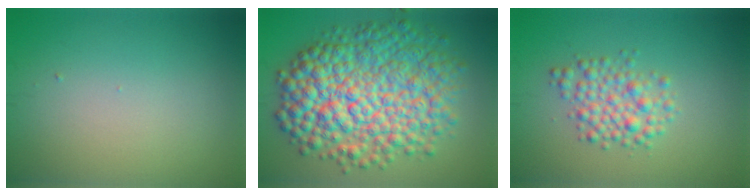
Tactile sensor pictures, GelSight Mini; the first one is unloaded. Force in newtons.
{"total": 11.6, "press": 11.6, "slide": 0.0}
{"total": 3.3, "press": 3.2, "slide": 0.1}